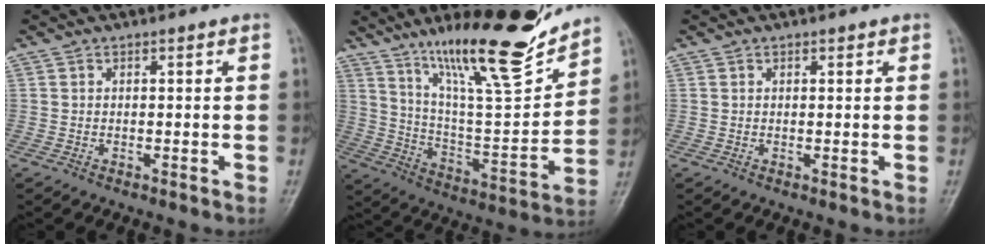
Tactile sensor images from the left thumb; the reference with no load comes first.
{"total": 22.0, "force": [16.4, 4.1, 14.0], "torque": [-0.192, -0.093, 0.282]}
{"total": 0.9, "force": [0.6, 0.4, 0.5], "torque": [-0.004, -0.001, 0.006]}